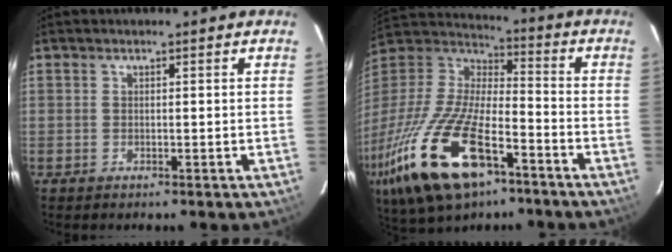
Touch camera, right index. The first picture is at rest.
{"total": 30.8, "force": [-16.2, 13.1, 22.7], "torque": [-0.486, -0.057, -0.285]}